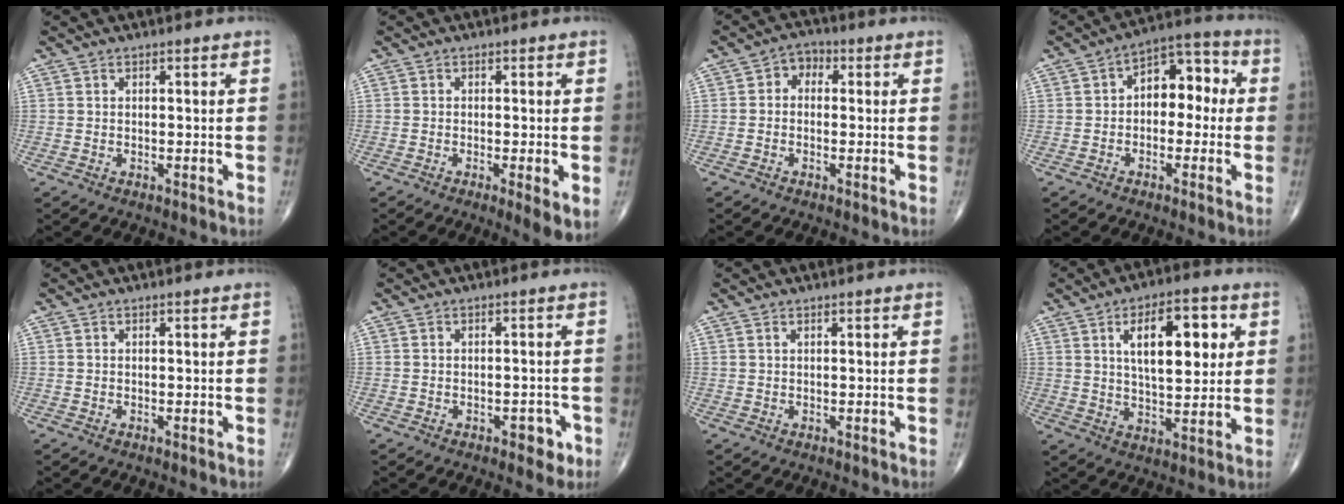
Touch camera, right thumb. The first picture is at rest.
{"total": 4.4, "force": [-1.2, 0.9, 4.2], "torque": [-0.070, -0.014, -0.023]}
{"total": 3.6, "force": [0.1, 2.8, 2.2], "torque": [-0.014, 0.015, -0.015]}
{"total": 9.8, "force": [0.4, 6.3, 7.4], "torque": [-0.072, 0.038, -0.009]}
{"total": 0.0}
{"total": 3.4, "force": [-1.7, 1.9, 2.3], "torque": [-0.014, 0.010, -0.021]}
{"total": 0.0}
{"total": 14.0, "force": [4.1, 6.3, 11.8], "torque": [-0.155, -0.010, 0.066]}